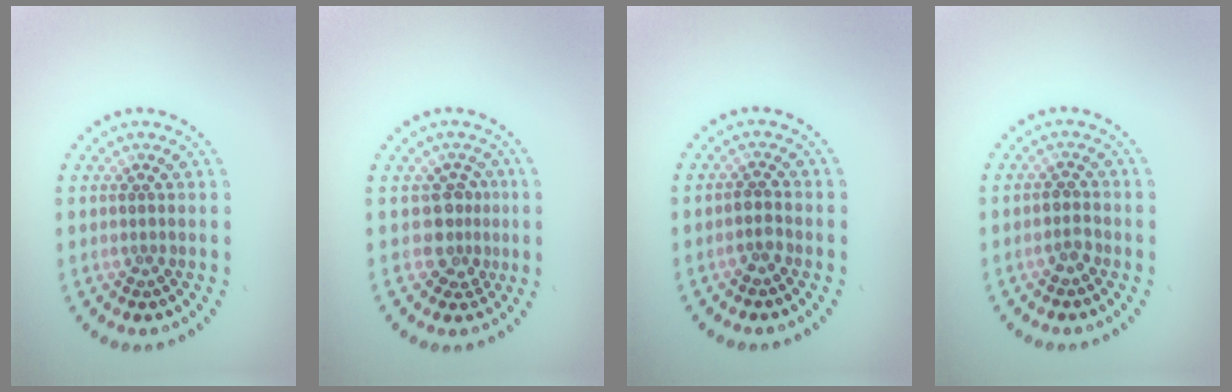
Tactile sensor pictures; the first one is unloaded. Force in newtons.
{"total": 2.5, "press": 1.9, "slide": 1.7}
{"total": 1.0, "press": 0.9, "slide": 0.5}
{"total": 1.4, "press": 1.3, "slide": 0.6}